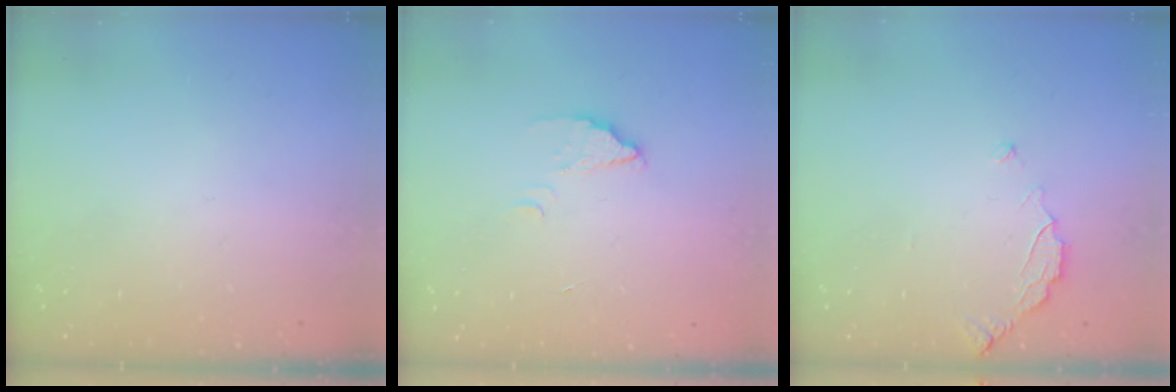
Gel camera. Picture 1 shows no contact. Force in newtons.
{"total": 2.7, "press": 2.6, "slide": 0.4}
{"total": 3.0, "press": 3.0, "slide": 0.3}